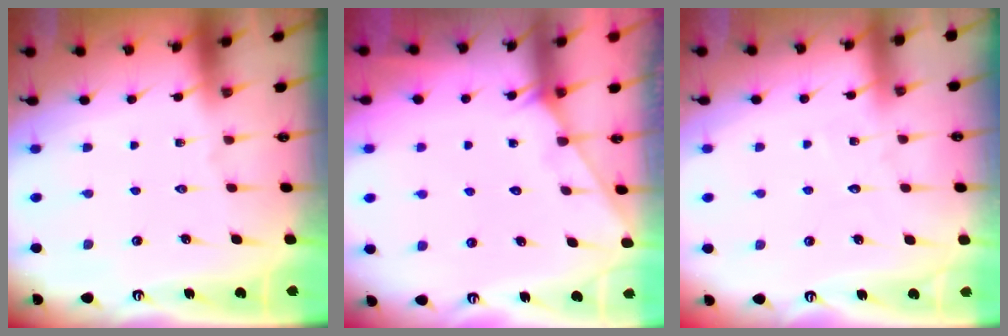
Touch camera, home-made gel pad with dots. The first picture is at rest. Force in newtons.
{"total": 1.8, "press": 1.8, "slide": 0.1}
{"total": 3.1, "press": 3.0, "slide": 0.3}